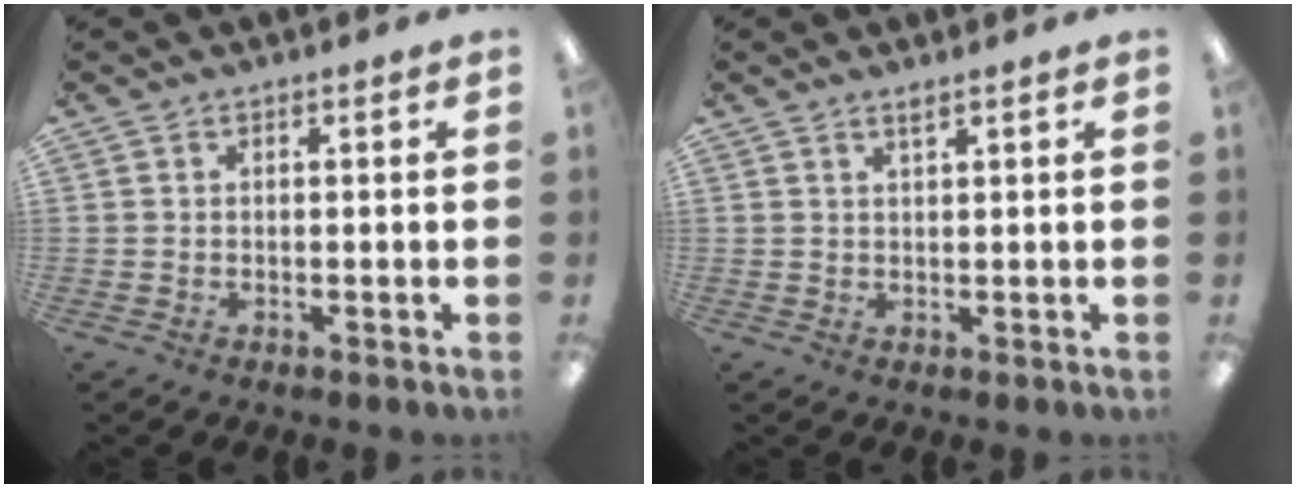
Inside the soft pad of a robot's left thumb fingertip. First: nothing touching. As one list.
[{"total": 1.5, "force": [1.3, 0.1, 0.7], "torque": [-0.017, -0.002, 0.025]}]